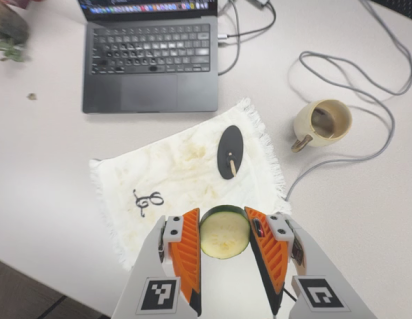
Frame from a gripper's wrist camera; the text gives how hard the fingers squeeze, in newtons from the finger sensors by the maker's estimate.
{"total": 9.3, "left": 9.2, "right": 9.4}